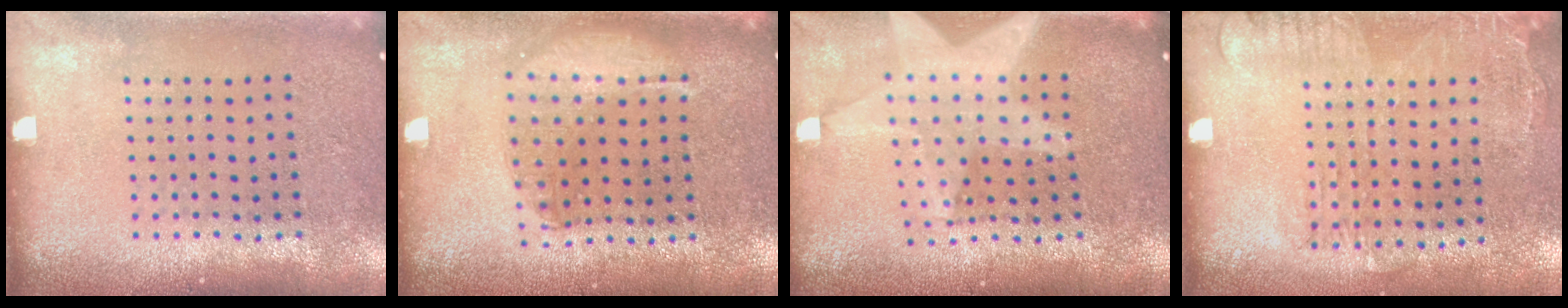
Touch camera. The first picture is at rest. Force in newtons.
{"total": 1.4, "press": 1.3, "slide": 0.5}
{"total": 1.9, "press": 1.6, "slide": 1.0}
{"total": 1.7, "press": 1.2, "slide": 1.1}